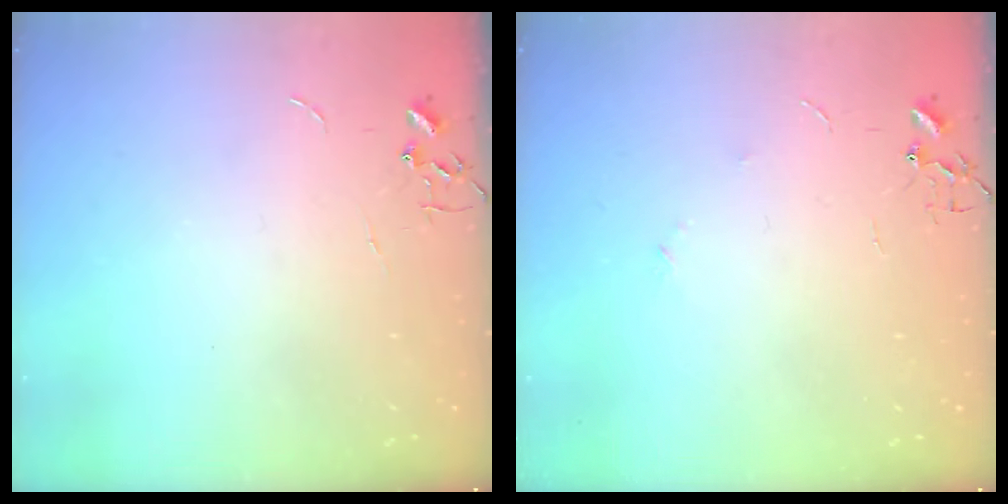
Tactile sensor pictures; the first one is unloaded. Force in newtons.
{"total": 4.1, "press": 4.0, "slide": 0.5}